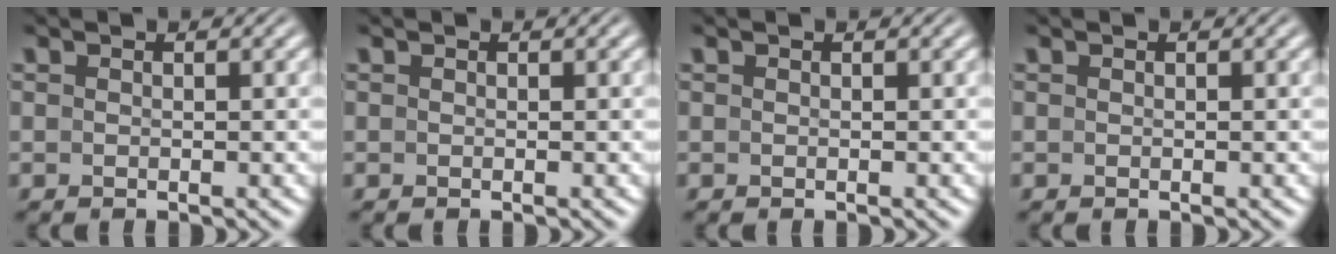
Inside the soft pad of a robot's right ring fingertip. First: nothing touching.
{"total": 0.0}
{"total": 0.0}
{"total": 0.0}